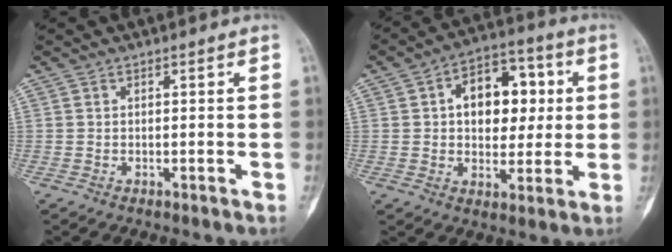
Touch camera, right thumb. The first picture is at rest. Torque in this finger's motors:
{"motor_torque": [0.32, 1.73, 0.17, -0.09, 0.01]}